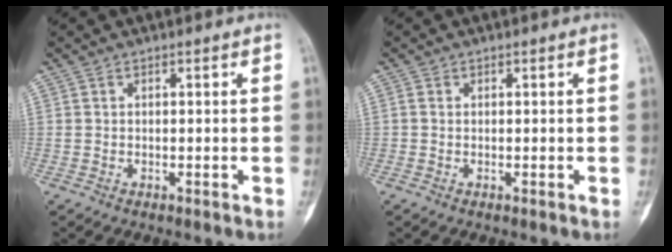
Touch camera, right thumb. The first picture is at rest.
{"total": 0.7, "force": [0.1, 0.5, 0.4], "torque": [-0.010, 0.000, 0.001]}